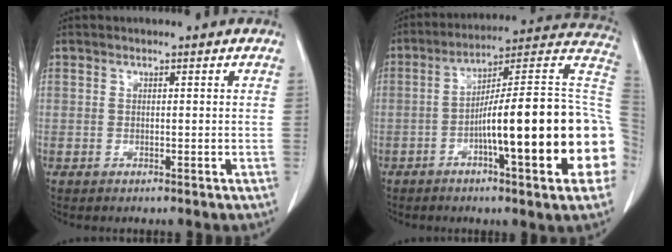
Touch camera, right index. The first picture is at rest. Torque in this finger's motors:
{"motor_torque": [2.14, 0.00, 0.61, 0.21]}